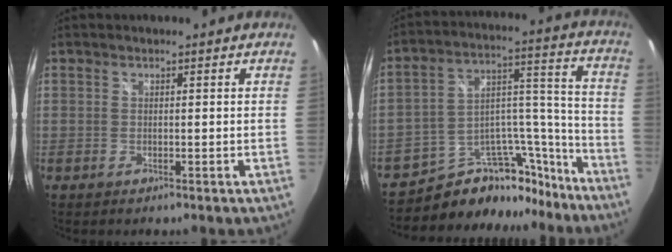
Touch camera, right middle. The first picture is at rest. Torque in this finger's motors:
{"motor_torque": [0.73, -0.89, -0.01, 0.00]}